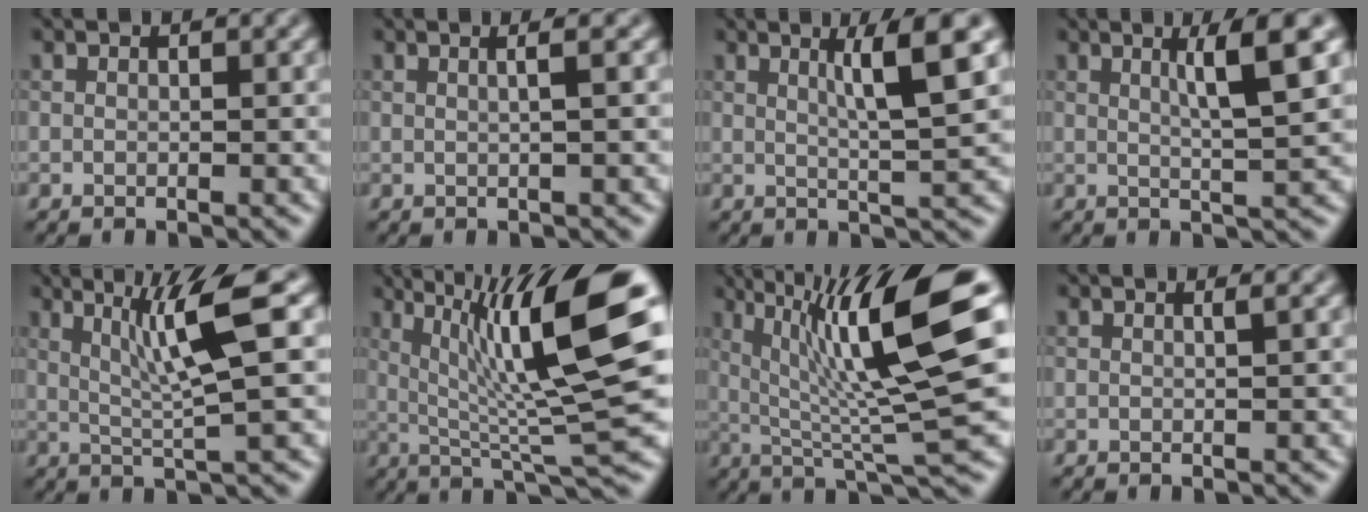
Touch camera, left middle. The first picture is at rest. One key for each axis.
{"total": 2.3, "fx": 0.6, "fy": 0.9, "fz": 2.1, "tx": -0.022, "ty": 0.008, "tz": -0.012}
{"total": 5.2, "fx": 1.9, "fy": 0.5, "fz": 4.8, "tx": -0.074, "ty": 0.002, "tz": 0.034}
{"total": 4.6, "fx": 1.7, "fy": 0.5, "fz": 4.3, "tx": -0.062, "ty": 0.003, "tz": 0.029}
{"total": 5.6, "fx": 1.7, "fy": 0.4, "fz": 5.3, "tx": -0.101, "ty": 0.004, "tz": 0.038}
{"total": 12.4, "fx": 3.2, "fy": 2.0, "fz": 11.8, "tx": -0.181, "ty": 0.008, "tz": 0.060}
{"total": 12.7, "fx": 3.4, "fy": 2.1, "fz": 12.0, "tx": -0.186, "ty": 0.008, "tz": 0.063}
{"total": 0.6, "fx": 0.2, "fy": 0.2, "fz": 0.5, "tx": -0.003, "ty": 0.001, "tz": -0.001}